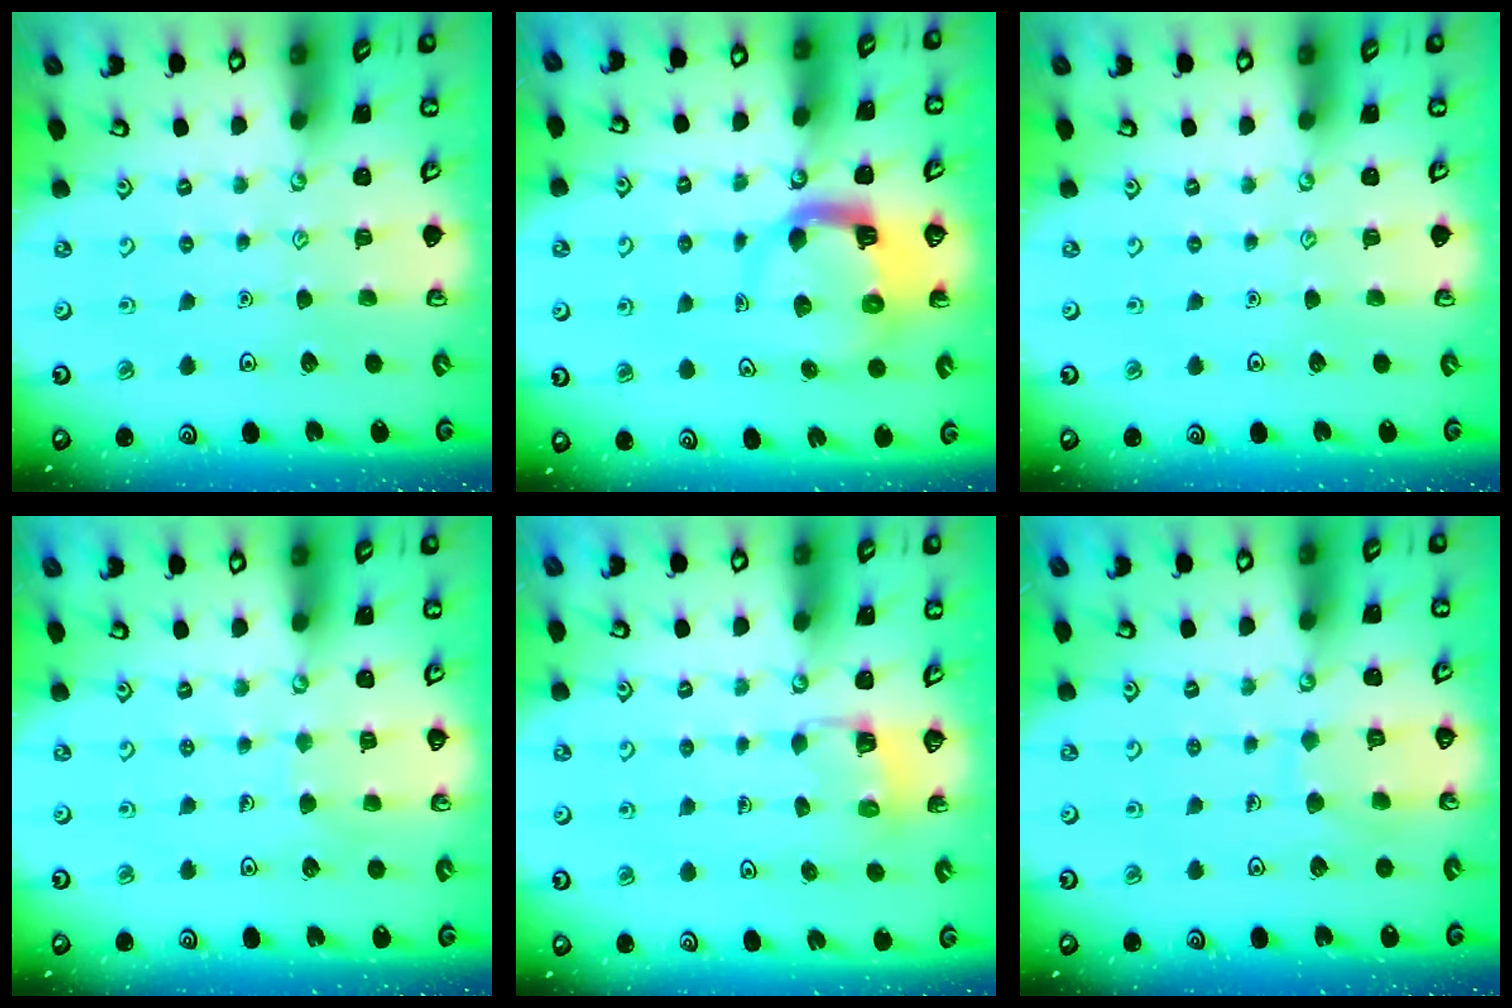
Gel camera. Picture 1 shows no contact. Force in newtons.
{"total": 6.4, "press": 6.4, "slide": 0.7}
{"total": 0.0}
{"total": 4.3, "press": 4.3, "slide": 0.3}
{"total": 2.9, "press": 2.9, "slide": 0.2}
{"total": 8.1, "press": 8.1, "slide": 0.7}